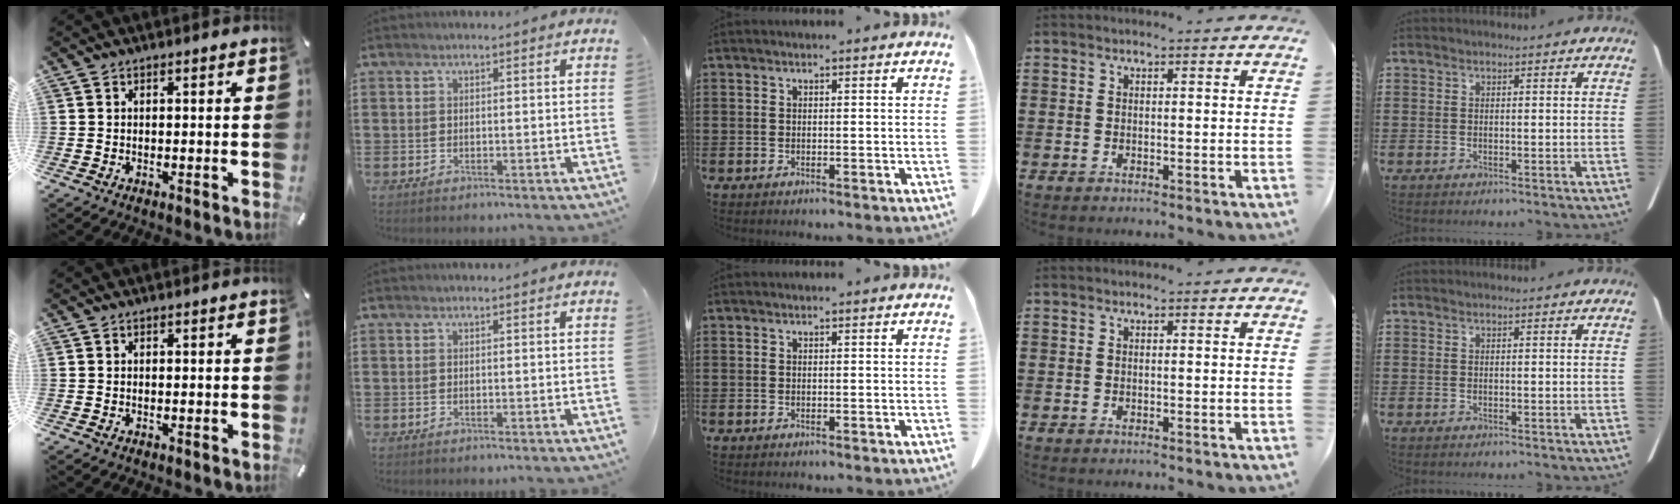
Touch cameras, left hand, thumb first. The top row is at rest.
{}